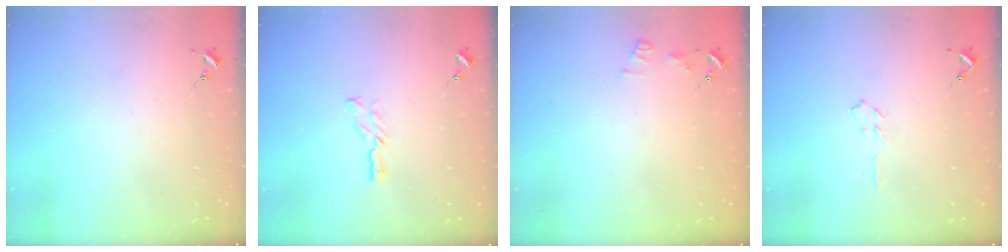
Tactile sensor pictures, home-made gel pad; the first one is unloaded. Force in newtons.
{"total": 5.7, "press": 5.7, "slide": 0.1}
{"total": 5.2, "press": 5.2, "slide": 0.7}
{"total": 3.2, "press": 3.1, "slide": 0.4}